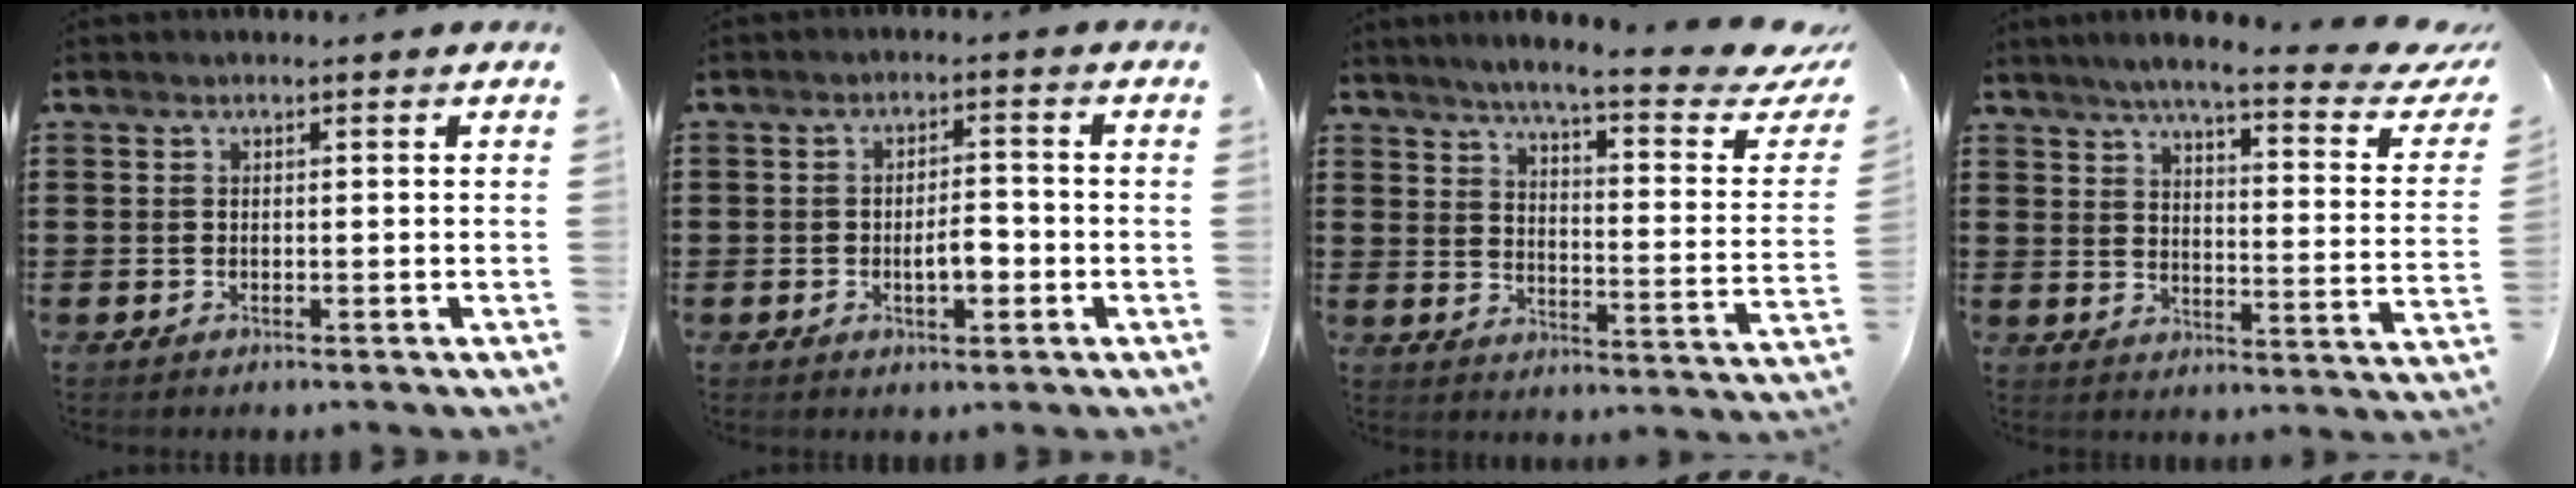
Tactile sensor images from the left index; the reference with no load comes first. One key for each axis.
{"total": 4.2, "fx": -1.0, "fy": 1.8, "fz": 3.7, "tx": -0.059, "ty": 0.003, "tz": -0.023}
{"total": 6.2, "fx": 4.7, "fy": -0.6, "fz": 4.0, "tx": -0.081, "ty": -0.045, "tz": 0.071}
{"total": 6.1, "fx": 4.6, "fy": -0.1, "fz": 4.0, "tx": -0.081, "ty": -0.038, "tz": 0.069}